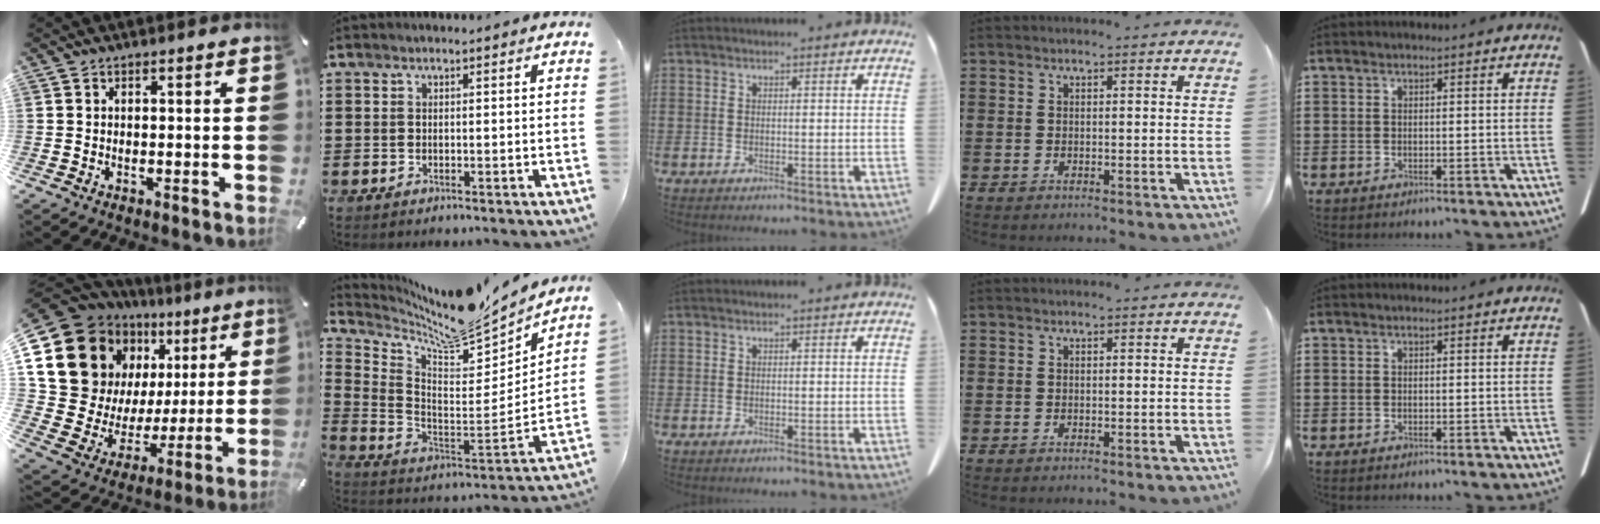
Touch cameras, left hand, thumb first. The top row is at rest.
{"thumb": {"total": 20.7, "force": [10.3, 15.4, 9.2], "torque": [-0.165, -0.071, 0.206]}, "index": {"total": 10.6, "force": [9.4, 2.3, 4.5], "torque": [-0.104, -0.072, 0.154]}}